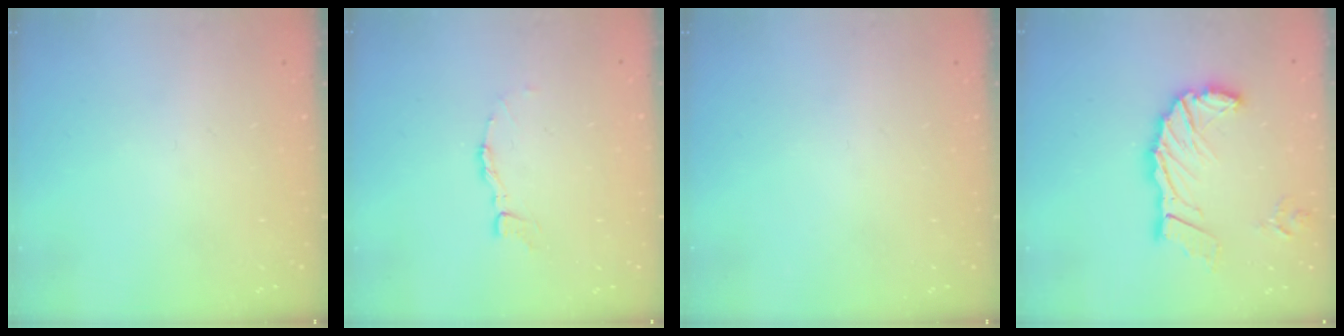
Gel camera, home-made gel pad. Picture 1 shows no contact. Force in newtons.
{"total": 4.4, "press": 4.4, "slide": 0.1}
{"total": 0.0}
{"total": 15.2, "press": 15.0, "slide": 2.2}